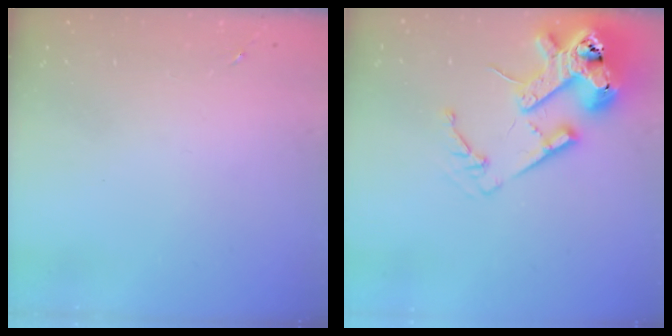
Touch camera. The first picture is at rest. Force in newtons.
{"total": 18.0, "press": 17.9, "slide": 2.6}